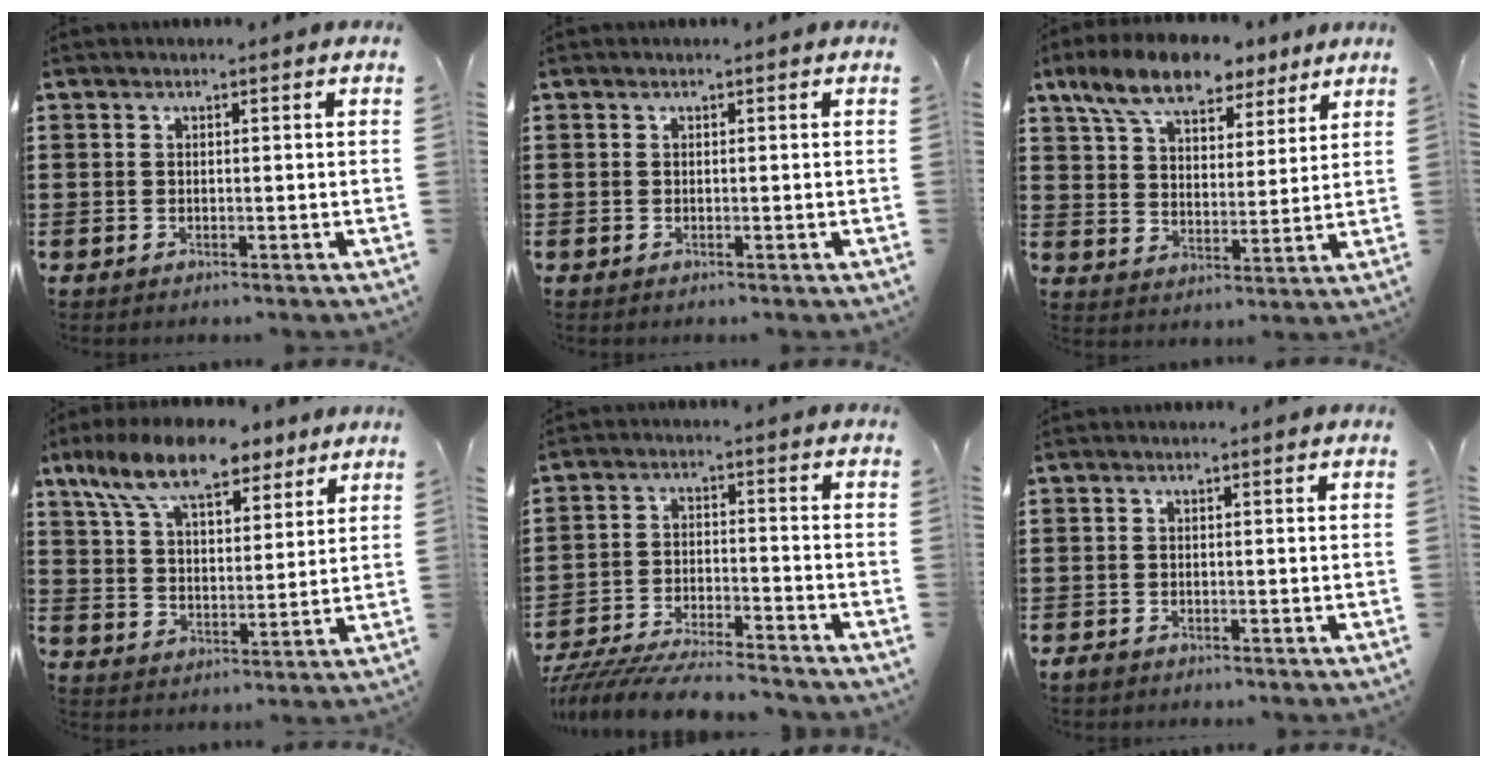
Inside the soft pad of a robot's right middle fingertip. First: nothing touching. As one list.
[{"total": 0.0}, {"total": 10.0, "force": [8.3, 3.6, 4.1], "torque": [-0.103, -0.021, 0.155]}, {"total": 11.7, "force": [9.0, 4.2, 6.2], "torque": [-0.139, -0.016, 0.166]}, {"total": 7.2, "force": [-6.9, 0.5, 1.8], "torque": [-0.041, 0.001, -0.135]}, {"total": 1.1, "force": [-0.9, 0.5, 0.3], "torque": [-0.010, -0.001, -0.019]}]